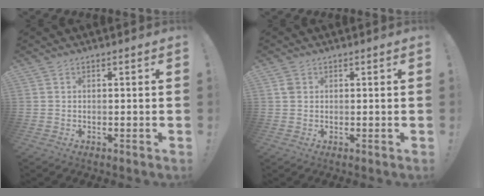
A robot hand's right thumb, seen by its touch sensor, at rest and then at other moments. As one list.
[{"total": 2.1, "force": [0.8, 1.7, 0.9], "torque": [-0.013, 0.003, 0.015]}]